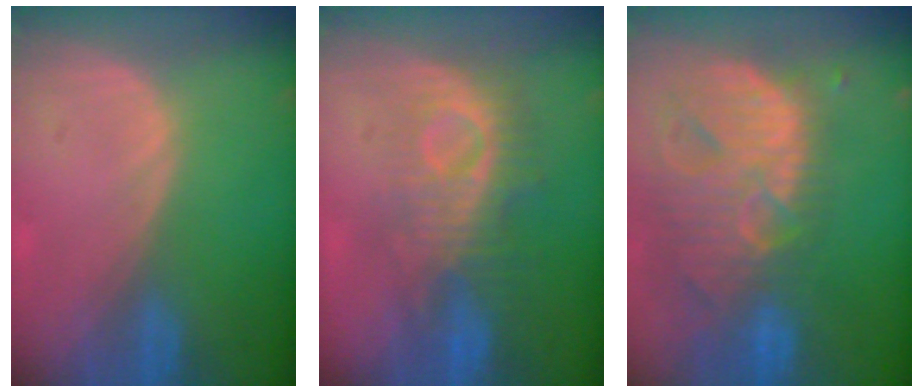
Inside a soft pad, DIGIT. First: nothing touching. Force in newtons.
{"total": 8.8, "press": 8.3, "slide": 2.8}
{"total": 13.8, "press": 11.6, "slide": 7.4}